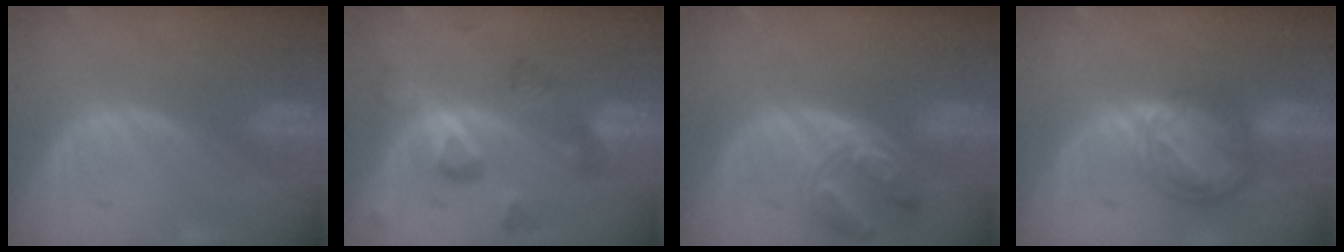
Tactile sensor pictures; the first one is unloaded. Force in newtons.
{"total": 7.7, "press": 7.7, "slide": 0.1}
{"total": 7.9, "press": 6.9, "slide": 3.8}
{"total": 8.3, "press": 7.1, "slide": 4.4}